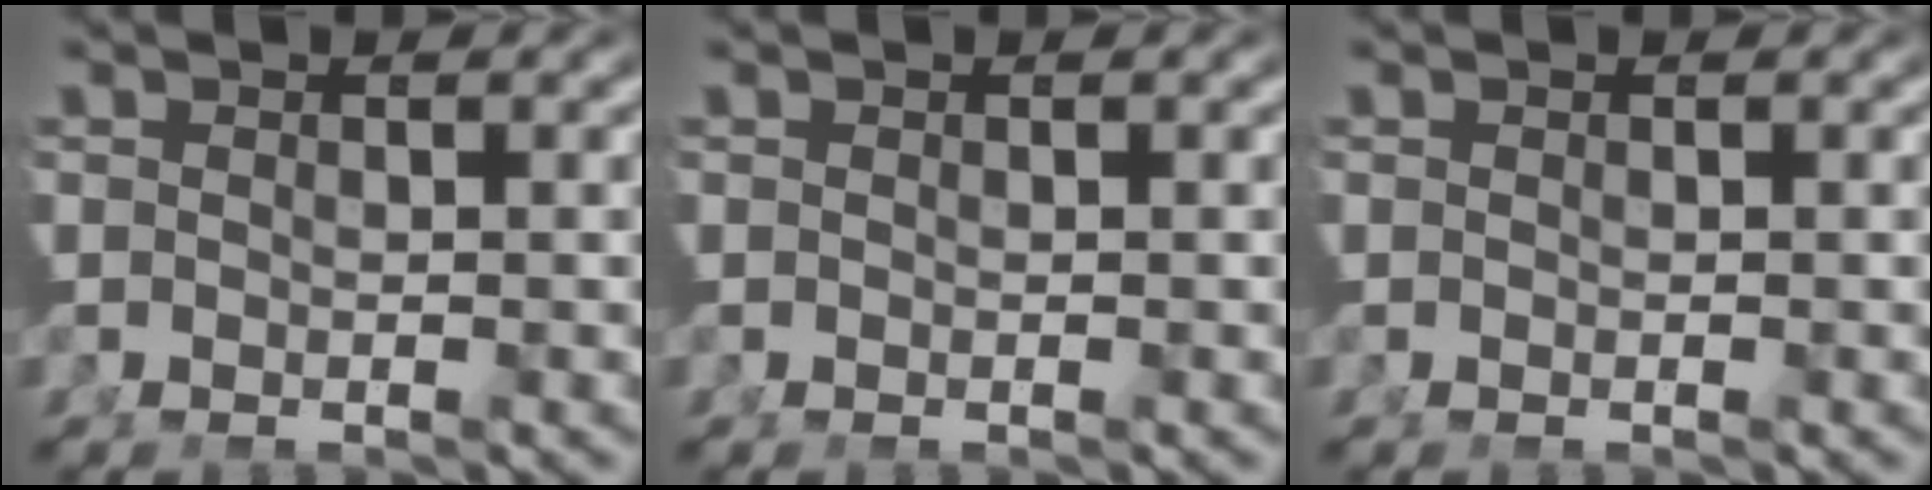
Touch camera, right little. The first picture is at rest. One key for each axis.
{"total": 0.0}
{"total": 0.0}